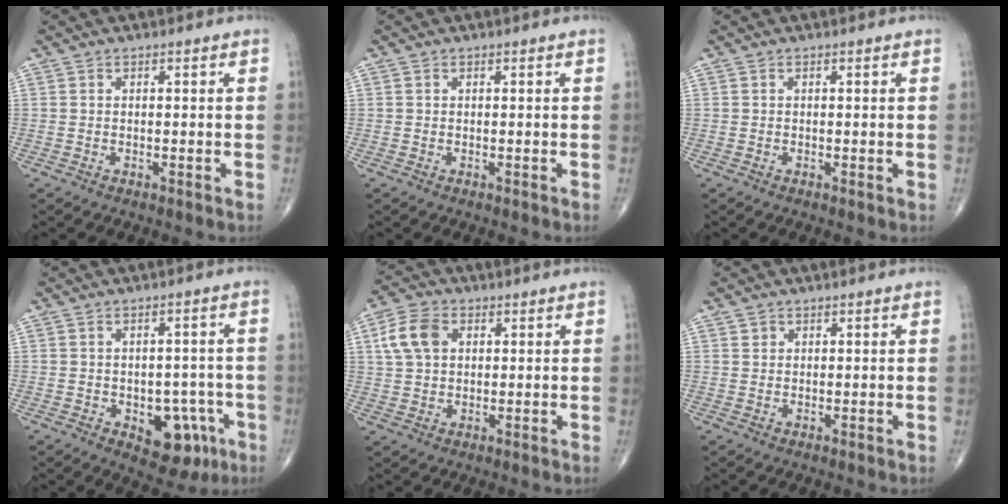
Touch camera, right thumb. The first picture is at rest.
{"total": 0.0}
{"total": 0.0}
{"total": 10.4, "force": [-4.1, 6.4, 7.1], "torque": [-0.050, 0.024, -0.041]}
{"total": 7.8, "force": [2.2, 5.4, 5.1], "torque": [-0.095, 0.008, 0.039]}
{"total": 1.2, "force": [0.5, 1.0, 0.2], "torque": [0.007, -0.002, 0.007]}